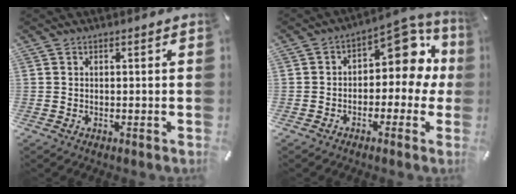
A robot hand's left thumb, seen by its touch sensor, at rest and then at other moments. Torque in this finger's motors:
{"motor_torque": [0.02, 0.60, 0.49, 0.43, 0.03]}